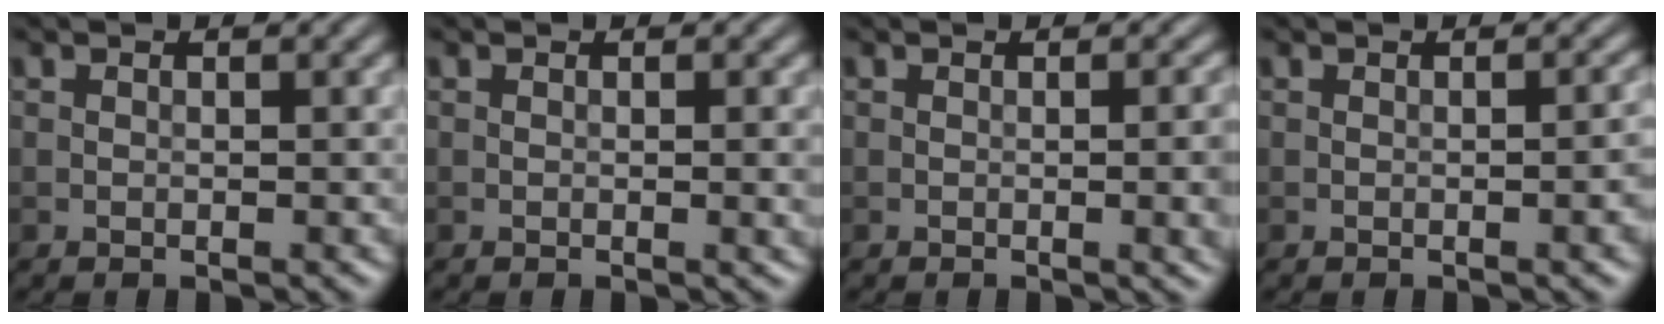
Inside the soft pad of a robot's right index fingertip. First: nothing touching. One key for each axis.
{"total": 1.4, "fx": 0.0, "fy": 0.3, "fz": 1.3, "tx": -0.017, "ty": -0.003, "tz": -0.002}
{"total": 4.1, "fx": -0.3, "fy": 1.6, "fz": 3.8, "tx": -0.036, "ty": -0.003, "tz": -0.001}
{"total": 3.0, "fx": -0.5, "fy": 1.0, "fz": 2.8, "tx": -0.027, "ty": 0.001, "tz": -0.006}